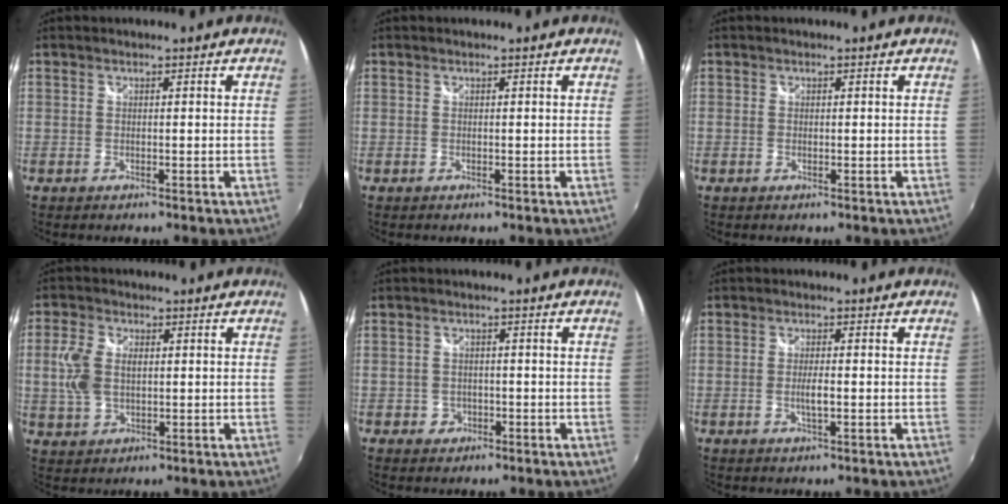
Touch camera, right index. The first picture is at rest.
{"total": 0.0}
{"total": 0.0}
{"total": 6.9, "force": [0.6, 4.5, 5.2], "torque": [-0.114, 0.006, 0.014]}
{"total": 2.8, "force": [-1.1, 2.5, 0.5], "torque": [-0.014, 0.003, -0.017]}
{"total": 2.5, "force": [-0.5, 0.3, 2.4], "torque": [-0.044, -0.004, -0.010]}